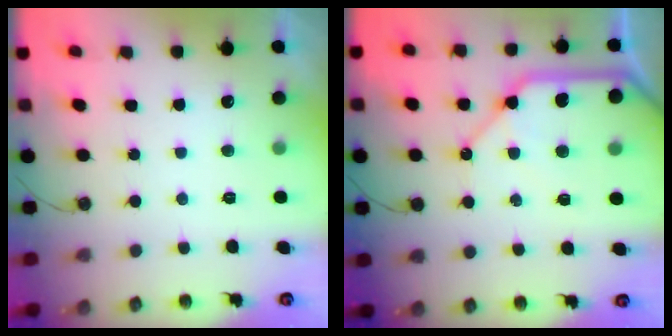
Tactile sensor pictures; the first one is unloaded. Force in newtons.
{"total": 16.5, "press": 16.4, "slide": 2.0}